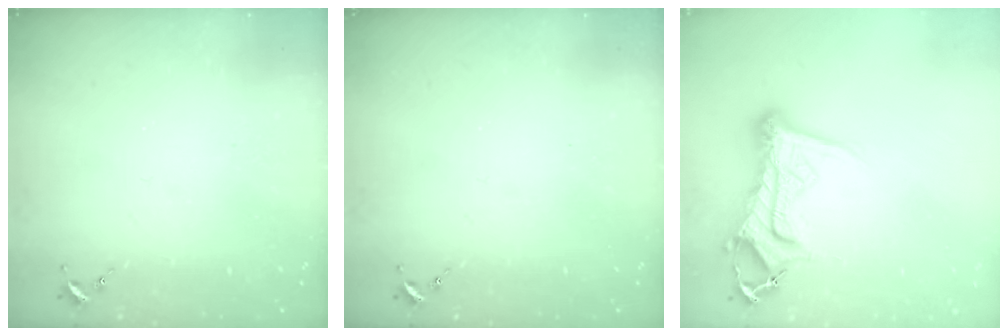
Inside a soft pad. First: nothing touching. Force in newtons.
{"total": 0.0}
{"total": 13.3, "press": 13.2, "slide": 1.6}